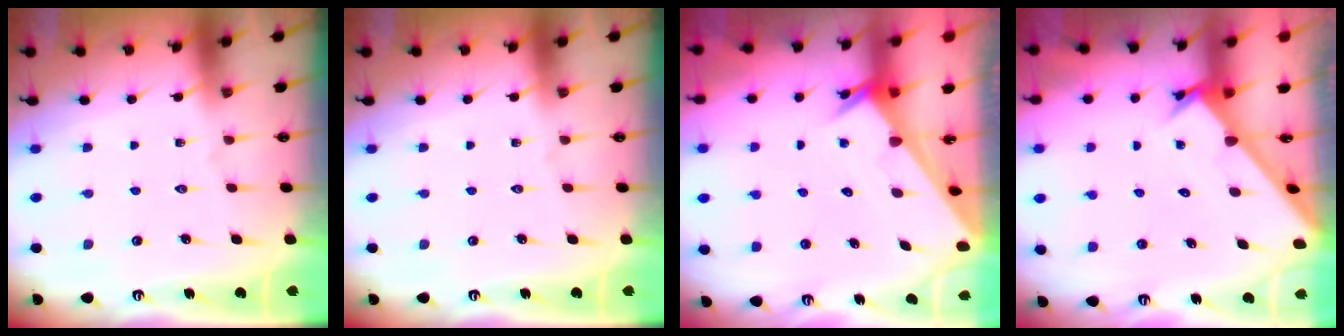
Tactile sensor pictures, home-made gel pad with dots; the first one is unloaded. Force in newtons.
{"total": 0.0}
{"total": 3.3, "press": 3.2, "slide": 0.3}
{"total": 2.6, "press": 2.6, "slide": 0.3}